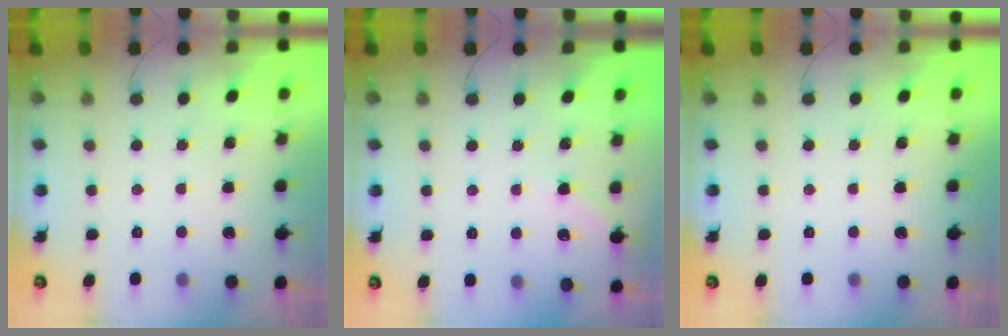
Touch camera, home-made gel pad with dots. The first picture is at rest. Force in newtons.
{"total": 2.9, "press": 2.8, "slide": 0.6}
{"total": 0.0}